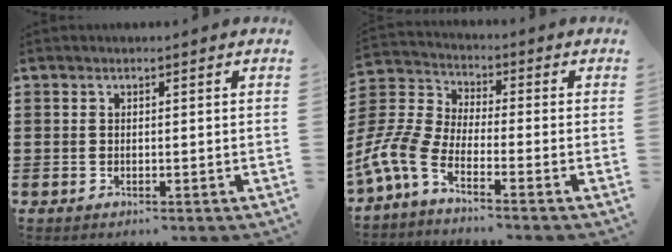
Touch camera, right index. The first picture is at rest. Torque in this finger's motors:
{"motor_torque": [1.58, 0.56, 0.33, 0.08]}